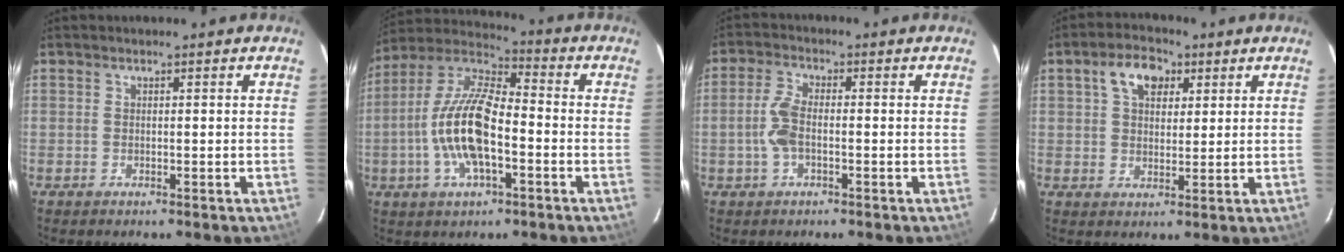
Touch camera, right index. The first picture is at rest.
{"total": 15.6, "force": [-3.6, 6.2, 13.8], "torque": [-0.279, 0.004, -0.073]}
{"total": 5.1, "force": [-1.1, 2.5, 4.3], "torque": [-0.097, 0.007, -0.020]}
{"total": 7.0, "force": [3.0, 4.5, 4.4], "torque": [-0.076, 0.025, 0.053]}